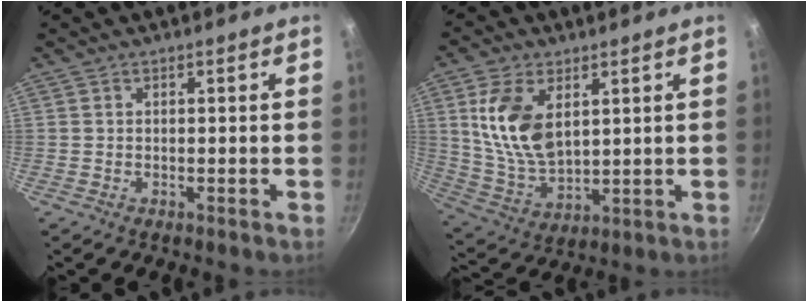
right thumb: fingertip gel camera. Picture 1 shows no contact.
{"total": 13.6, "force": [4.0, 7.9, 10.3], "torque": [-0.185, -0.025, 0.088]}